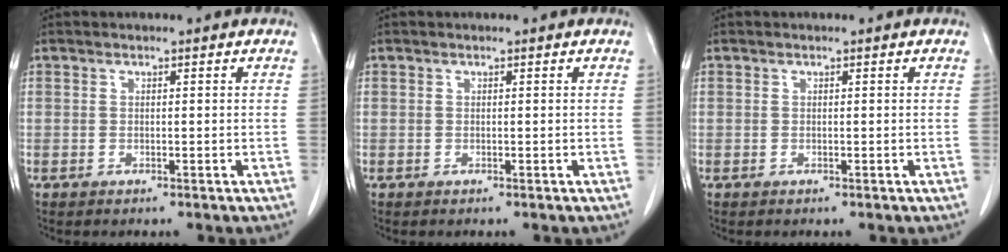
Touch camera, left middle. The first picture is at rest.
{"total": 0.0}
{"total": 0.0}